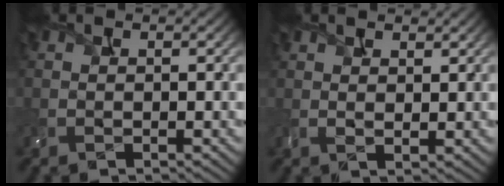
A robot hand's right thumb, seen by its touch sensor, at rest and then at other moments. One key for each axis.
{"total": 2.1, "fx": 1.6, "fy": 0.8, "fz": 1.2, "tx": -0.028, "ty": 0.001, "tz": 0.033}